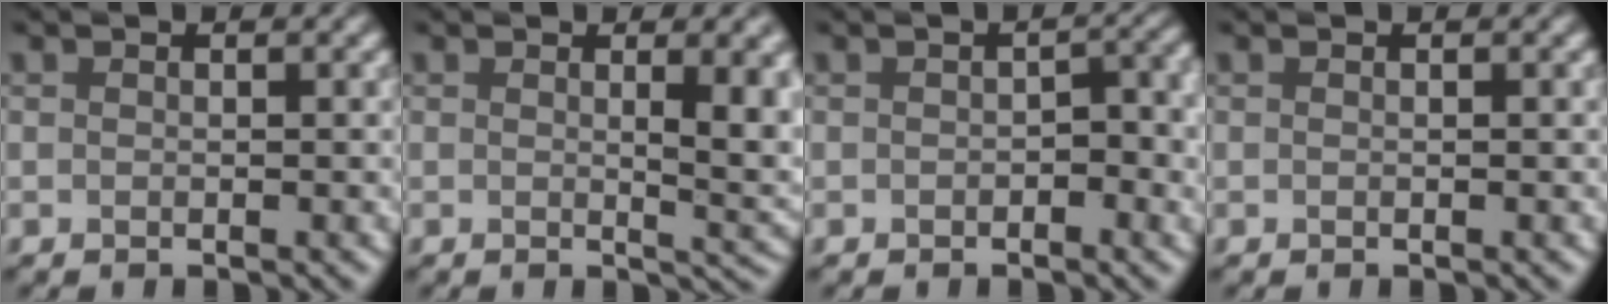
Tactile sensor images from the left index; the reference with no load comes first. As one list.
[{"total": 5.2, "force": [0.9, 1.7, 4.9], "torque": [-0.048, -0.004, 0.017]}, {"total": 2.8, "force": [-0.5, 1.4, 2.4], "torque": [-0.030, 0.000, -0.008]}, {"total": 0.0}]